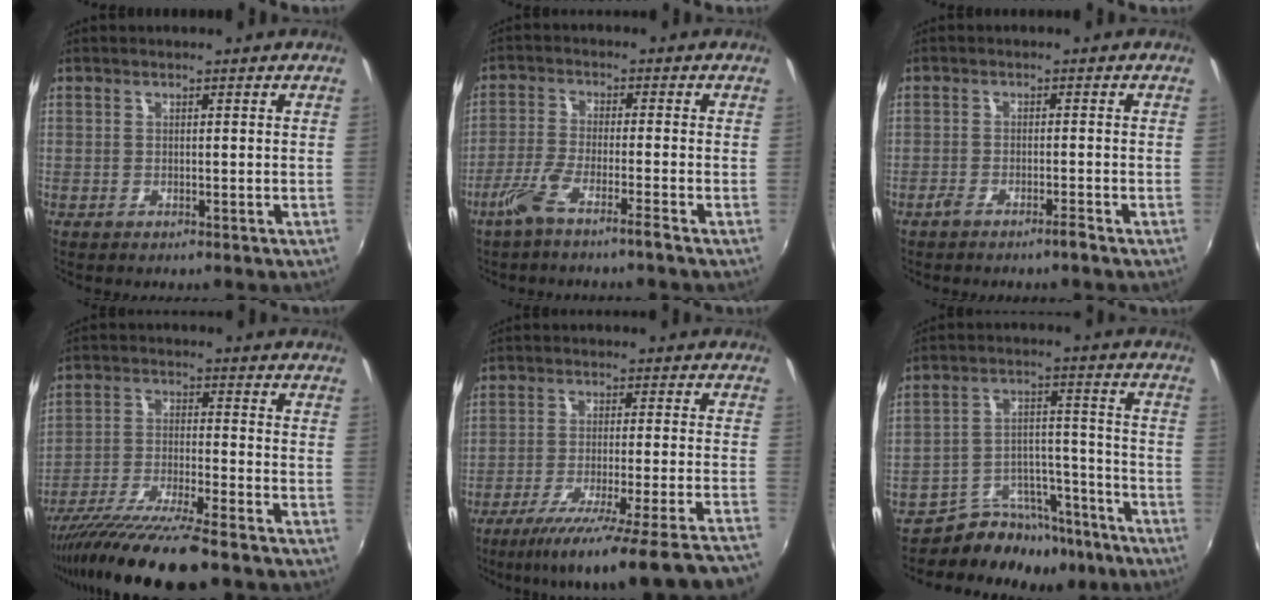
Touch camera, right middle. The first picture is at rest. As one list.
[{"total": 5.6, "force": [-4.0, -0.4, 3.9], "torque": [-0.096, -0.005, -0.081]}, {"total": 2.2, "force": [-1.9, -0.1, 1.1], "torque": [-0.034, 0.000, -0.039]}, {"total": 14.7, "force": [-12.2, 0.0, 8.2], "torque": [-0.167, -0.041, -0.214]}, {"total": 24.8, "force": [-21.7, -3.1, 11.5], "torque": [-0.159, -0.079, -0.319]}, {"total": 13.3, "force": [-11.7, 5.7, 3.0], "torque": [-0.053, 0.038, -0.169]}]